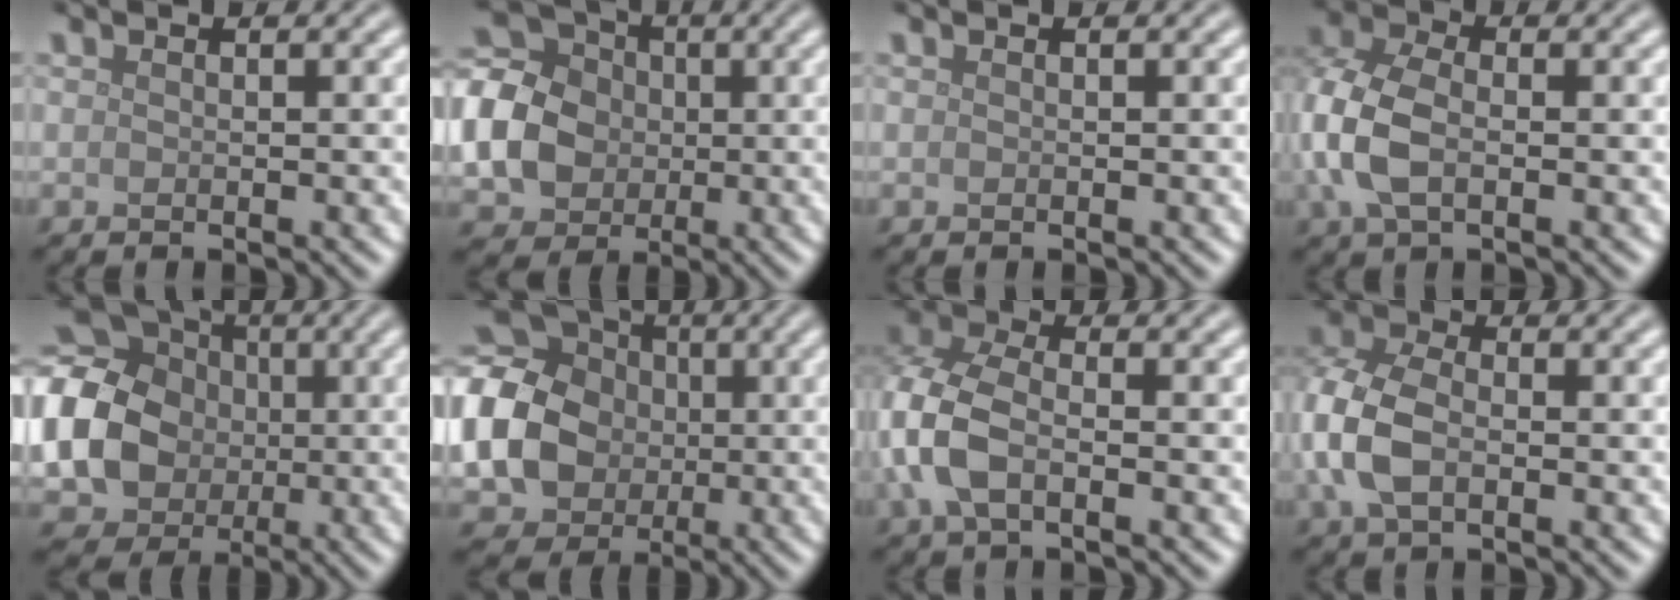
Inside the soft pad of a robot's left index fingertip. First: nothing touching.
{"total": 8.6, "force": [-0.8, 7.2, 4.6], "torque": [-0.123, 0.001, -0.023]}
{"total": 0.0}
{"total": 6.3, "force": [-0.6, 4.1, 4.8], "torque": [-0.127, 0.000, -0.022]}
{"total": 21.2, "force": [0.2, 19.4, 8.7], "torque": [-0.235, 0.009, -0.051]}
{"total": 17.7, "force": [0.0, 15.8, 8.1], "torque": [-0.215, 0.007, -0.047]}
{"total": 6.0, "force": [-1.1, 3.6, 4.7], "torque": [-0.126, 0.005, -0.031]}
{"total": 6.3, "force": [-0.8, 4.3, 4.6], "torque": [-0.124, 0.000, -0.025]}